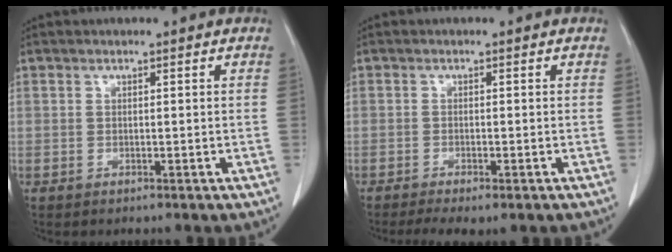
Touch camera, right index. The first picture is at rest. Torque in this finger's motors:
{"motor_torque": [0.49, -0.50, 0.18, 0.06]}